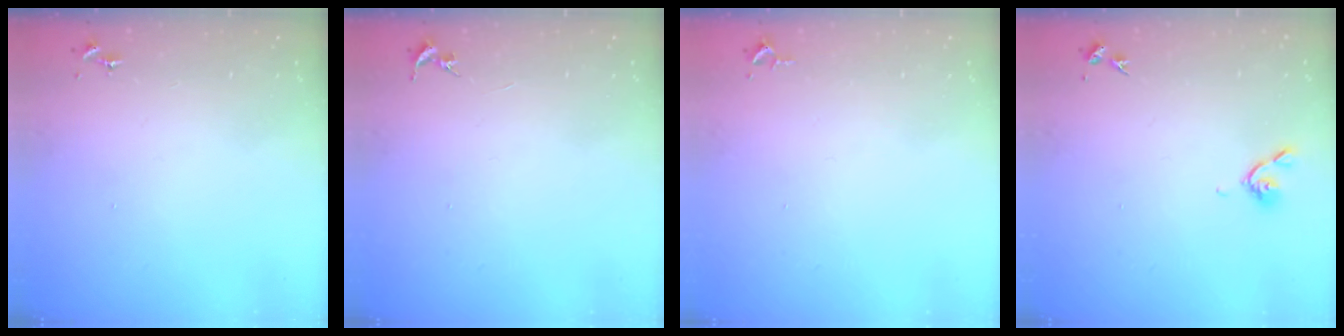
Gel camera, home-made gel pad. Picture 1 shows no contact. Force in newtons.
{"total": 0.0}
{"total": 2.6, "press": 2.6, "slide": 0.4}
{"total": 5.3, "press": 5.2, "slide": 1.1}